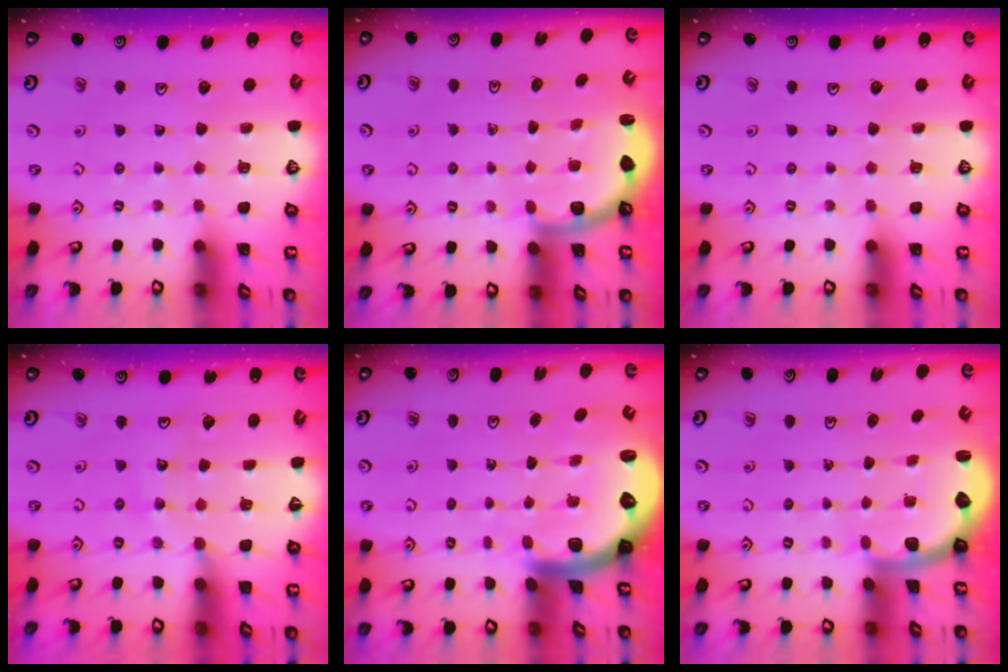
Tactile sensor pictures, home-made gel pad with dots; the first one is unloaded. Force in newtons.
{"total": 3.3, "press": 2.6, "slide": 1.9}
{"total": 0.0}
{"total": 9.3, "press": 9.3, "slide": 0.8}
{"total": 4.6, "press": 4.5, "slide": 1.1}
{"total": 2.2, "press": 2.0, "slide": 0.8}